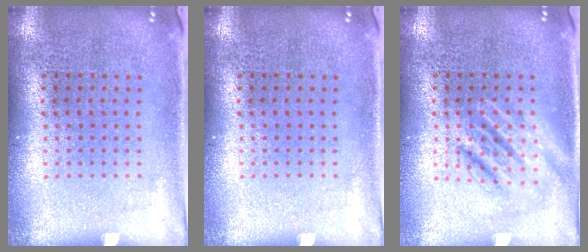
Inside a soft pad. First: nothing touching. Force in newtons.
{"total": 0.0}
{"total": 2.8, "press": 2.8, "slide": 0.3}